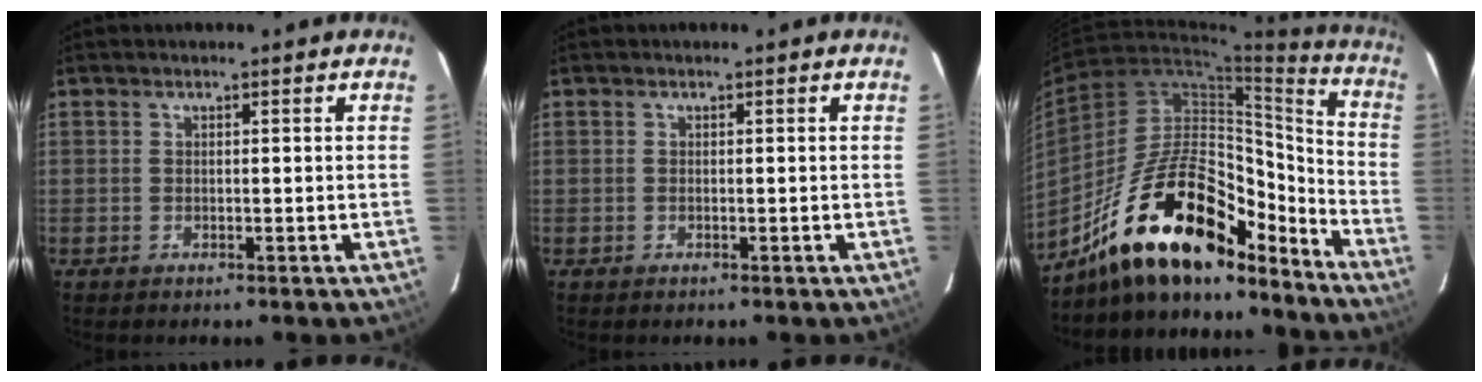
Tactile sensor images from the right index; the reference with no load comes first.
{"total": 0.0}
{"total": 23.4, "force": [-17.3, 8.4, 13.3], "torque": [-0.219, 0.025, -0.281]}